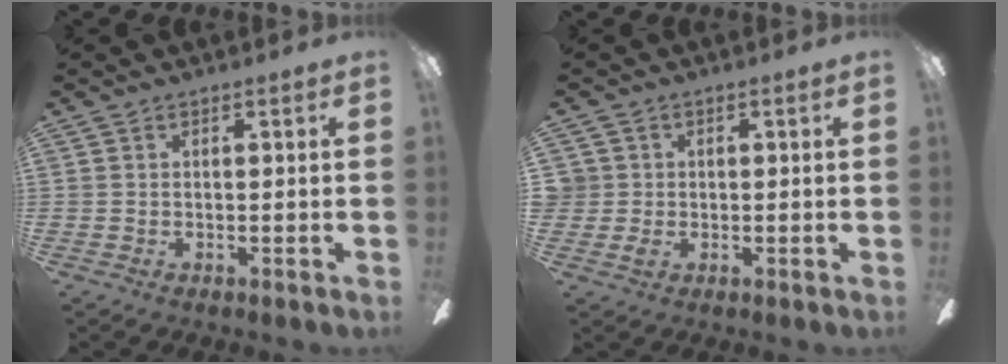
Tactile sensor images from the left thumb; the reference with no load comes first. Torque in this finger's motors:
{"motor_torque": [0.00, 0.00, 0.14, -0.09, 0.00]}